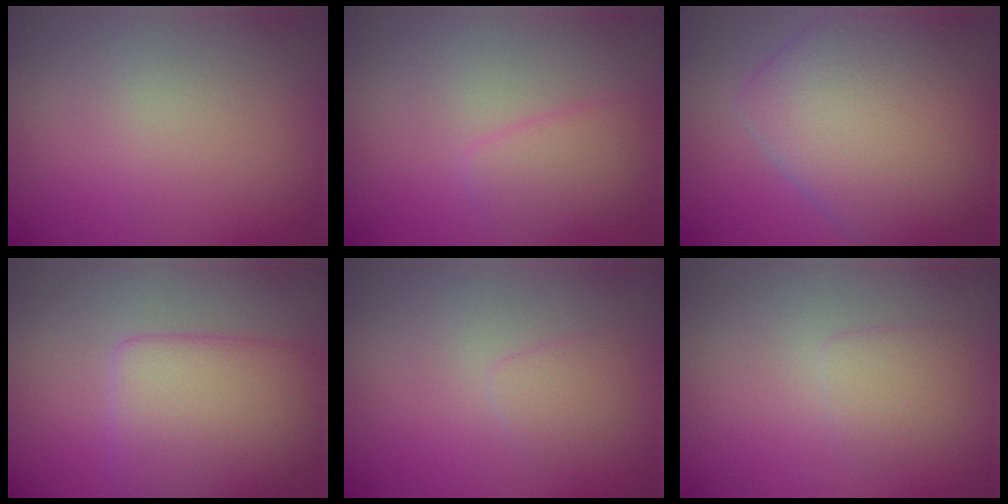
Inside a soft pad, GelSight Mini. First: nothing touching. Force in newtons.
{"total": 2.2, "press": 2.2, "slide": 0.1}
{"total": 9.7, "press": 9.7, "slide": 0.4}
{"total": 5.7, "press": 5.7, "slide": 0.2}
{"total": 1.4, "press": 1.4, "slide": 0.1}
{"total": 1.6, "press": 1.6, "slide": 0.1}